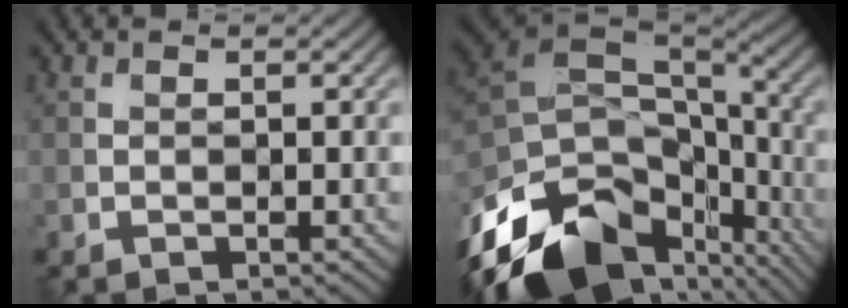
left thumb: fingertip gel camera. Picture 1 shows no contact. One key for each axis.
{"total": 18.1, "fx": -10.3, "fy": 10.6, "fz": 10.6, "tx": -0.238, "ty": -0.031, "tz": -0.154}